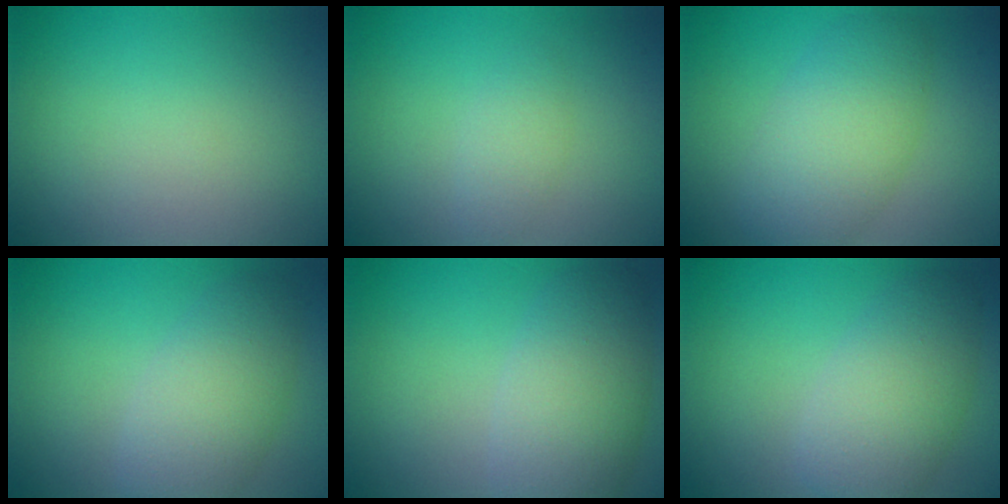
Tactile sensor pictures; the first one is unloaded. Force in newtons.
{"total": 1.6, "press": 1.6, "slide": 0.1}
{"total": 5.9, "press": 5.9, "slide": 0.2}
{"total": 4.8, "press": 4.7, "slide": 0.2}
{"total": 5.8, "press": 5.8, "slide": 0.3}
{"total": 5.0, "press": 5.0, "slide": 0.2}